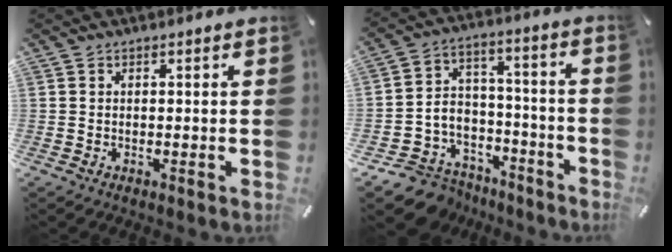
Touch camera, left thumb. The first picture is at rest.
{"total": 10.7, "force": [-7.5, 7.4, 1.4], "torque": [-0.019, 0.045, -0.129]}